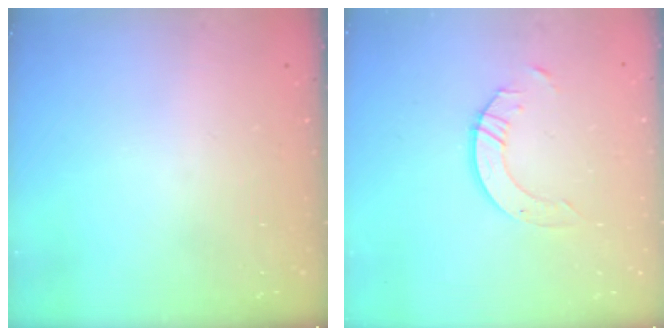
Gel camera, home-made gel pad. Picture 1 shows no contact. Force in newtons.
{"total": 3.9, "press": 3.9, "slide": 0.4}